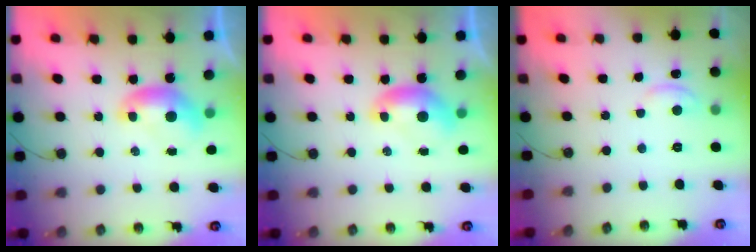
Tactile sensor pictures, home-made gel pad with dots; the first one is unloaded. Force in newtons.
{"total": 0.0}
{"total": 2.6, "press": 2.6, "slide": 0.2}